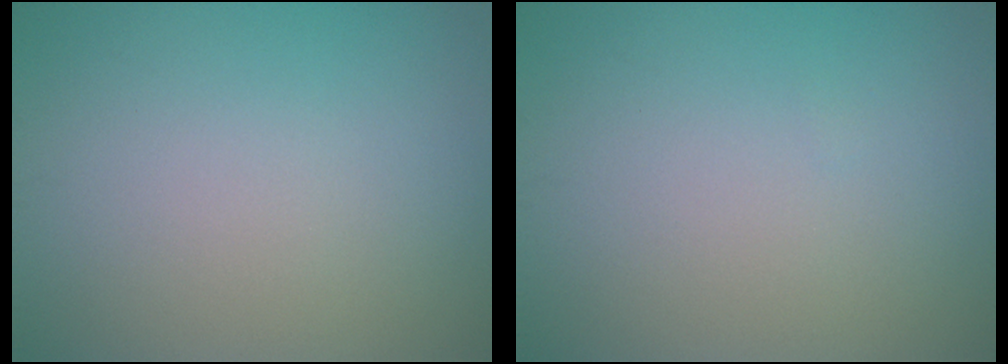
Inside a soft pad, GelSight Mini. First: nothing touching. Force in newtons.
{"total": 0.0}